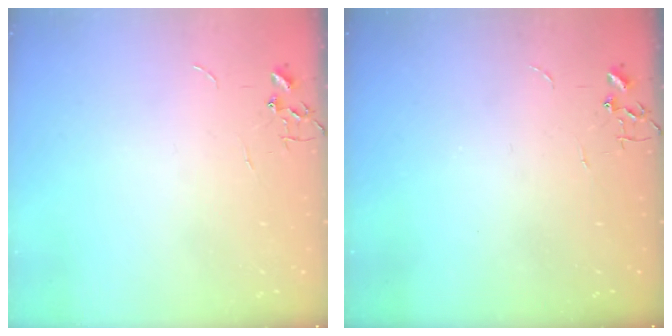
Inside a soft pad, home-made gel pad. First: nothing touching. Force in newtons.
{"total": 0.0}